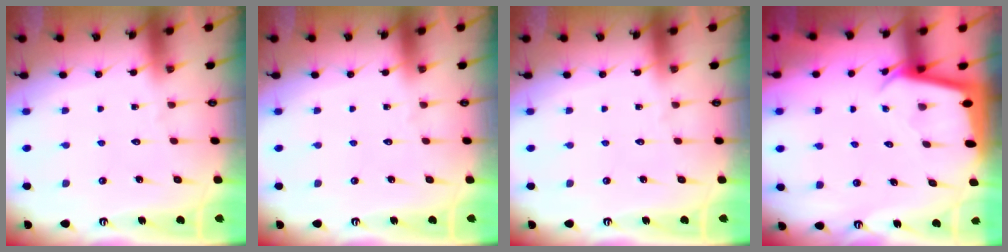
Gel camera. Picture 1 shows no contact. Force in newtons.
{"total": 0.0}
{"total": 0.0}
{"total": 2.3, "press": 2.3, "slide": 0.1}